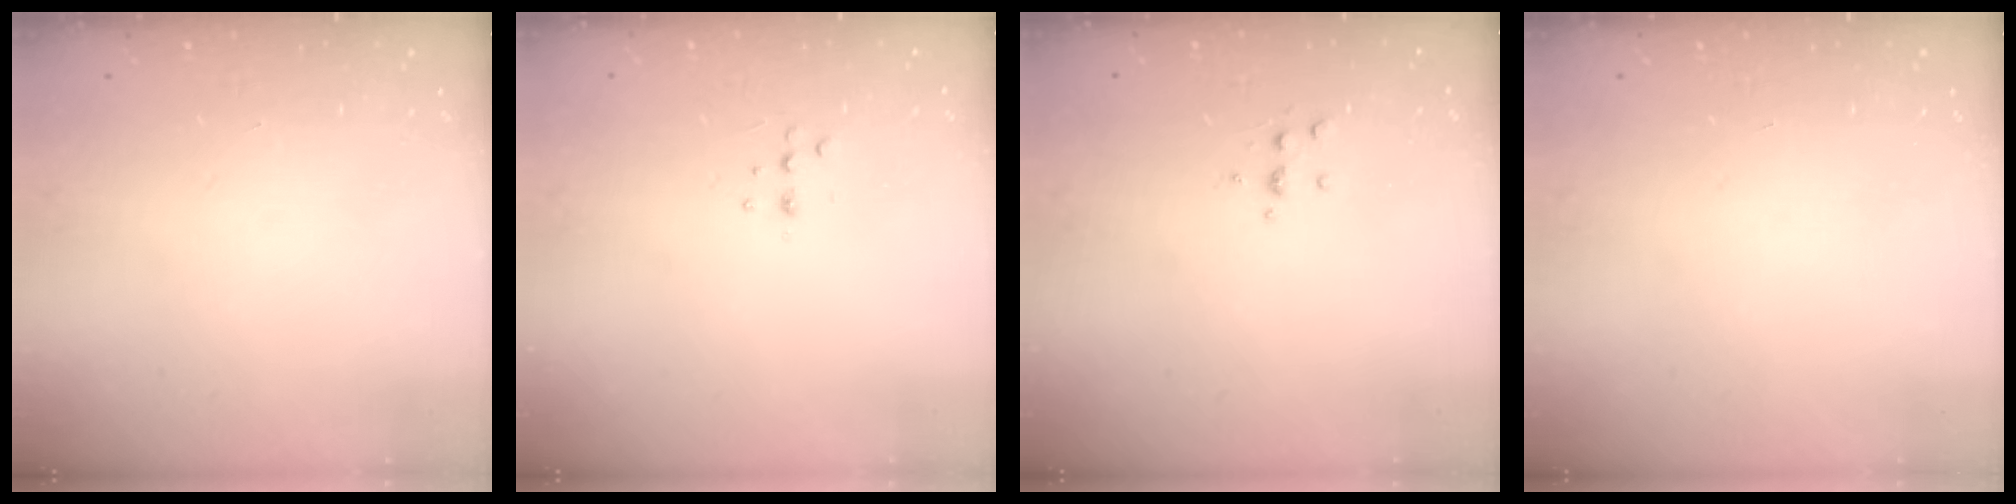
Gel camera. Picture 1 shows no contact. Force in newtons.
{"total": 4.1, "press": 3.9, "slide": 1.3}
{"total": 4.9, "press": 4.8, "slide": 1.1}
{"total": 0.0}